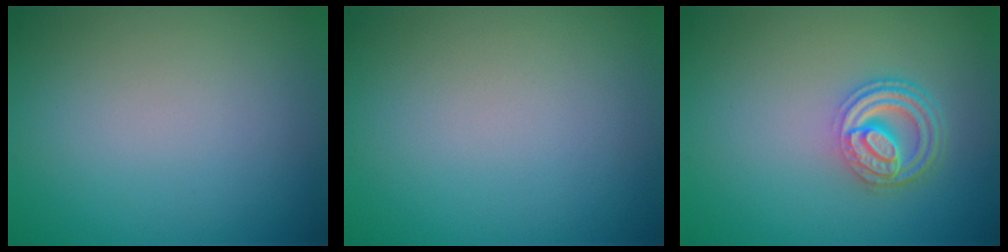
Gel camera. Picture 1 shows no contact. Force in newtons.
{"total": 0.0}
{"total": 4.5, "press": 3.3, "slide": 3.0}